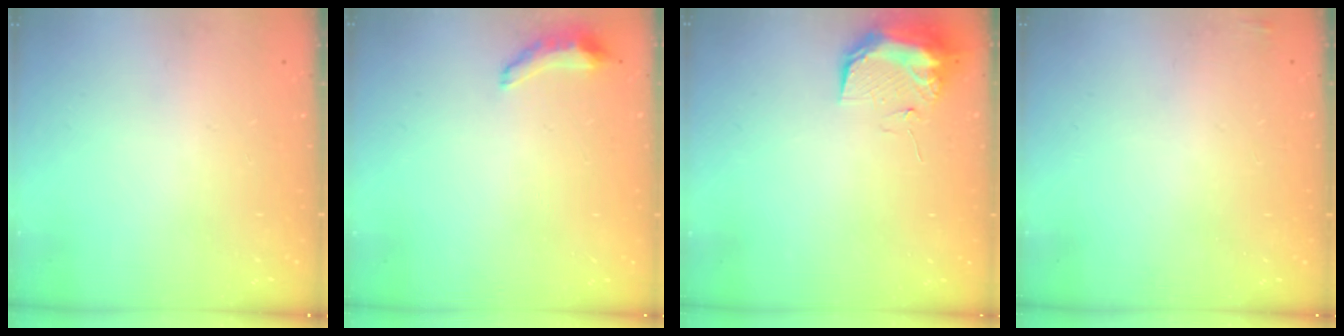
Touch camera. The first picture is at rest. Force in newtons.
{"total": 6.8, "press": 6.2, "slide": 2.9}
{"total": 9.6, "press": 9.6, "slide": 1.2}
{"total": 2.2, "press": 2.1, "slide": 0.7}